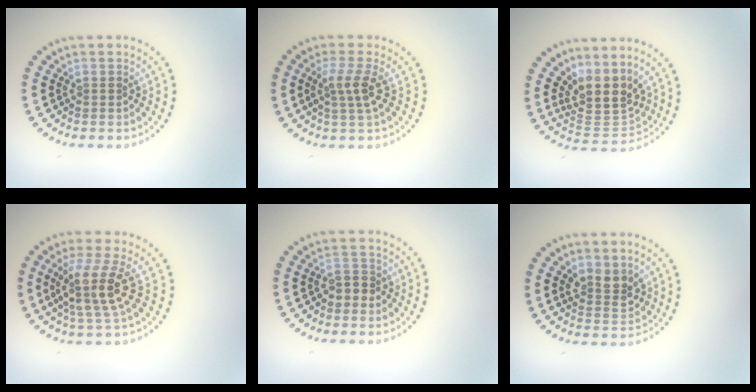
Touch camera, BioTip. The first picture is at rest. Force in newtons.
{"total": 2.4, "press": 1.9, "slide": 1.5}
{"total": 4.3, "press": 3.4, "slide": 2.7}
{"total": 4.1, "press": 3.2, "slide": 2.6}
{"total": 1.8, "press": 1.7, "slide": 0.7}
{"total": 2.6, "press": 2.4, "slide": 1.0}